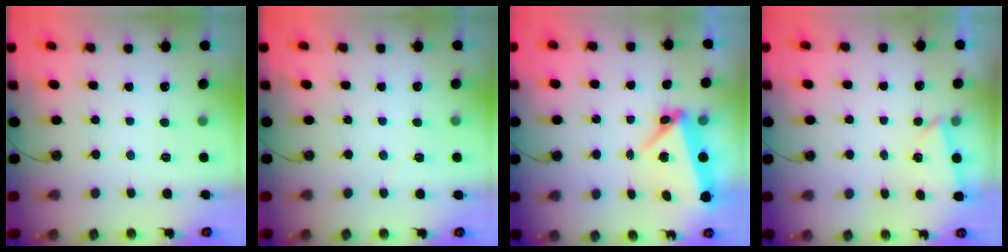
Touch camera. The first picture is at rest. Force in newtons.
{"total": 2.9, "press": 1.5, "slide": 2.5}
{"total": 7.0, "press": 4.8, "slide": 5.2}
{"total": 2.5, "press": 0.6, "slide": 2.4}